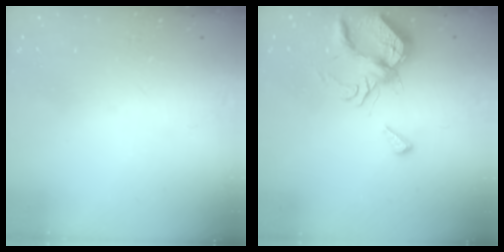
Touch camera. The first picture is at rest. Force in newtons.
{"total": 7.8, "press": 7.8, "slide": 0.5}